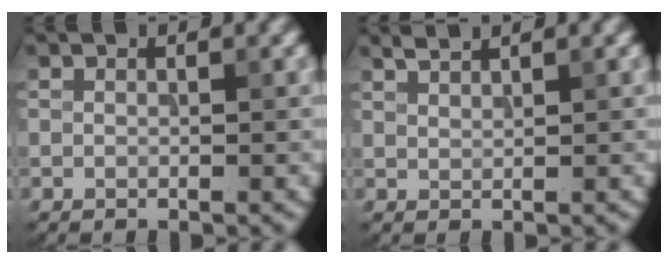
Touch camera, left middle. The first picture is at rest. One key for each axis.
{"total": 1.2, "fx": 1.1, "fy": 0.1, "fz": 0.4, "tx": -0.006, "ty": 0.000, "tz": 0.022}